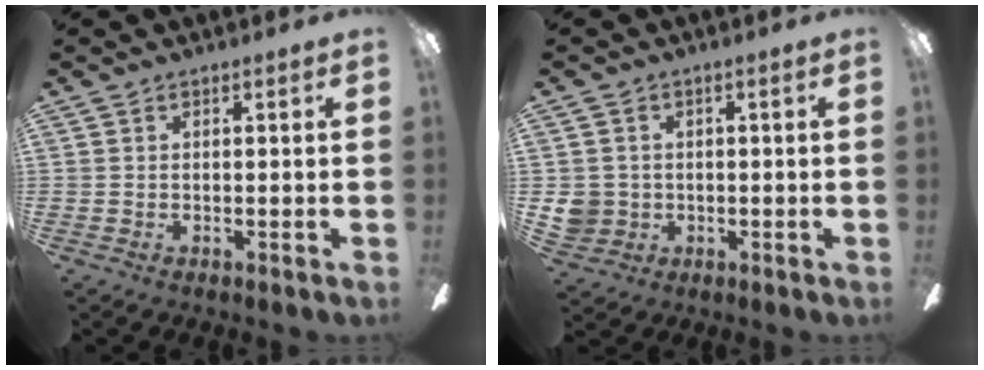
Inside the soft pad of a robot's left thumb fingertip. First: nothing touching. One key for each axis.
{"total": 5.2, "fx": -0.2, "fy": 5.0, "fz": 1.1, "tx": -0.028, "ty": 0.006, "tz": -0.005}